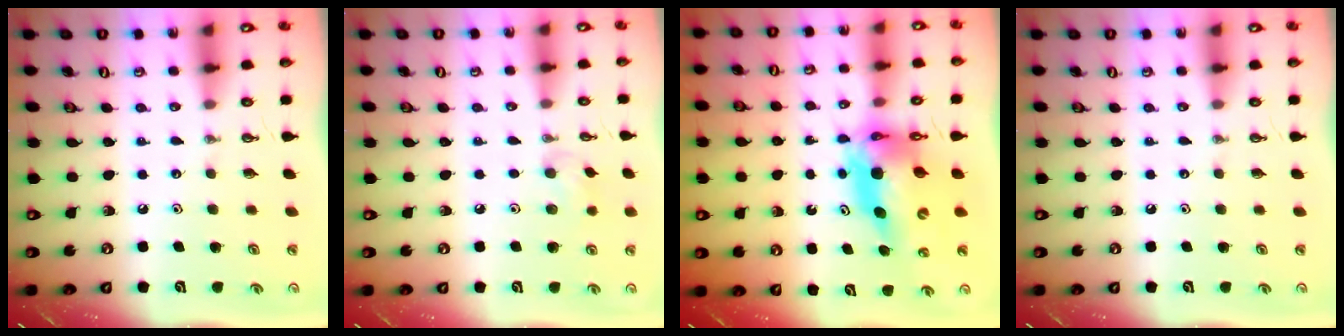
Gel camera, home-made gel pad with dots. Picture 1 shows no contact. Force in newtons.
{"total": 7.4, "press": 7.3, "slide": 1.5}
{"total": 12.5, "press": 12.4, "slide": 1.3}
{"total": 0.0}